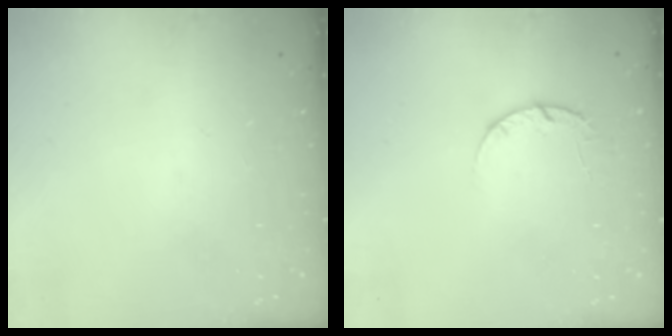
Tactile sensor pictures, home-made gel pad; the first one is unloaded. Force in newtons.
{"total": 3.2, "press": 3.1, "slide": 0.5}